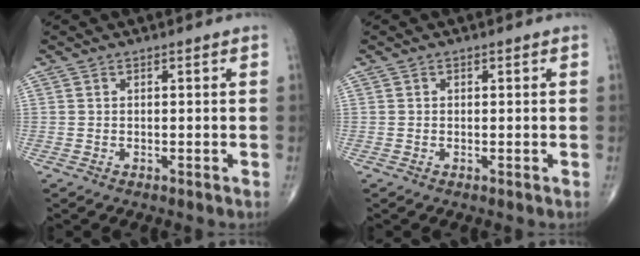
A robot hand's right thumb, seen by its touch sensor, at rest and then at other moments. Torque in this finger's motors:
{"motor_torque": [-0.09, 0.19, -0.34, -0.21, 0.05]}